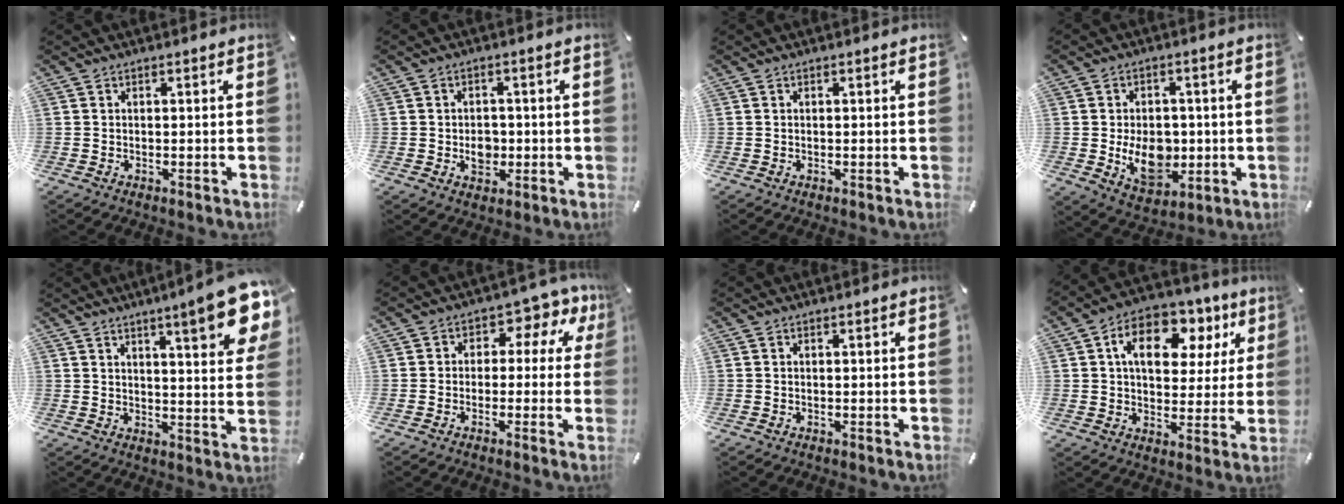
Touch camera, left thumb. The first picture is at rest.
{"total": 4.4, "force": [-0.8, 3.7, 2.4], "torque": [-0.029, -0.004, -0.014]}
{"total": 0.0}
{"total": 10.9, "force": [-1.5, 8.1, 7.2], "torque": [-0.118, 0.002, -0.019]}
{"total": 13.2, "force": [7.8, 2.3, 10.5], "torque": [-0.147, -0.043, 0.123]}
{"total": 7.0, "force": [0.6, 5.0, 4.9], "torque": [-0.065, 0.001, 0.006]}
{"total": 0.0}
{"total": 13.8, "force": [5.7, 9.3, 8.4], "torque": [-0.128, -0.016, 0.097]}